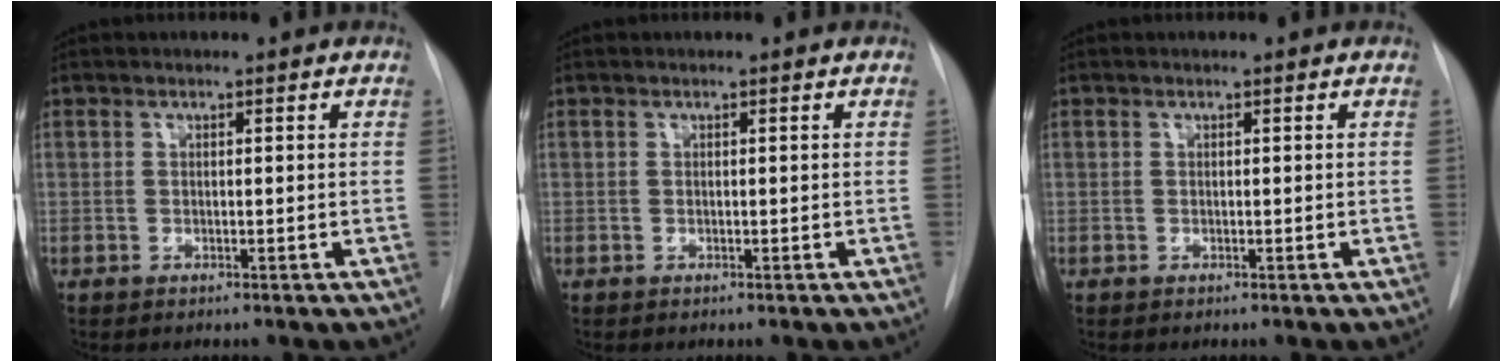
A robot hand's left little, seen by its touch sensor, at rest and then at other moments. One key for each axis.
{"total": 0.0}
{"total": 0.0}